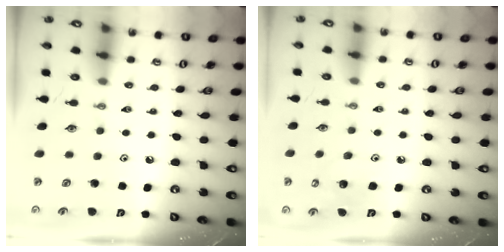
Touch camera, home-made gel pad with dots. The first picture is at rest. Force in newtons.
{"total": 7.5, "press": 7.4, "slide": 1.1}